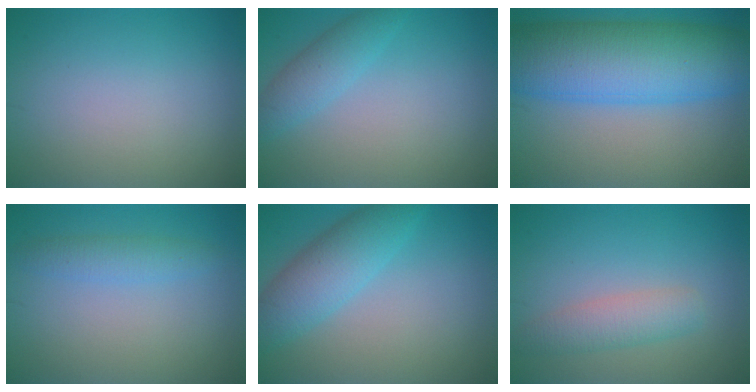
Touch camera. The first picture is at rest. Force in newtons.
{"total": 2.7, "press": 2.7, "slide": 0.1}
{"total": 12.4, "press": 12.4, "slide": 0.2}
{"total": 2.0, "press": 2.0, "slide": 0.1}
{"total": 5.0, "press": 5.0, "slide": 0.2}
{"total": 3.0, "press": 3.0, "slide": 0.1}